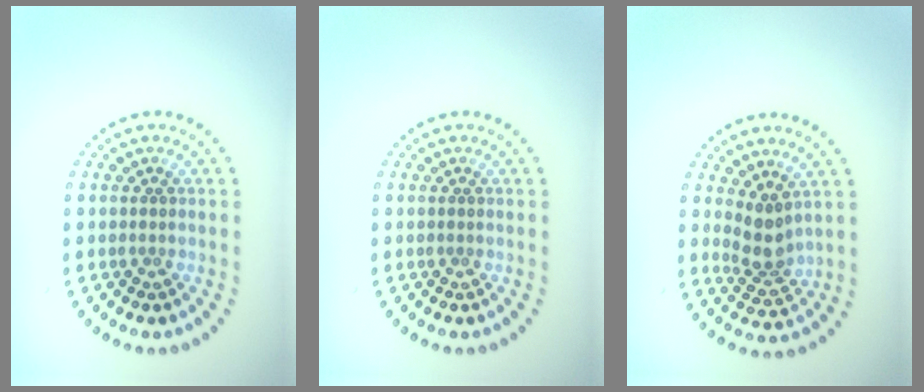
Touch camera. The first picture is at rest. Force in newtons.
{"total": 0.0}
{"total": 2.7, "press": 2.0, "slide": 1.8}